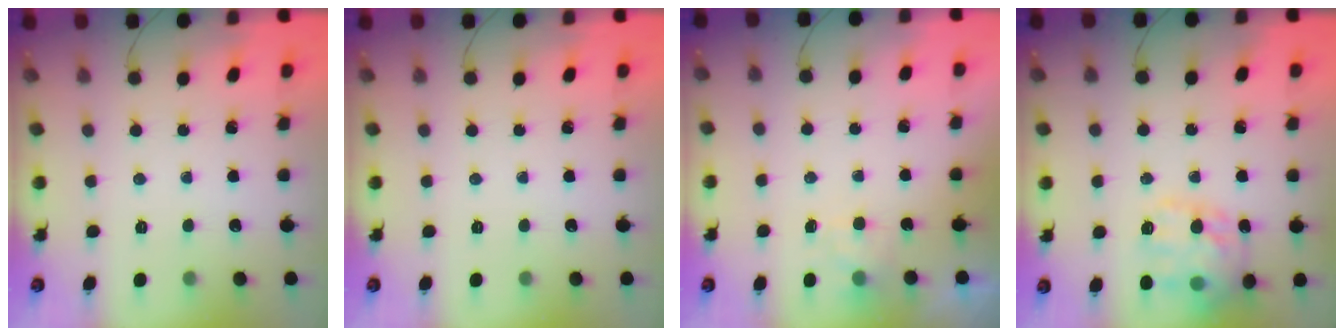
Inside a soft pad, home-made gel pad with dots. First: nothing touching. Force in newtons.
{"total": 0.0}
{"total": 2.0, "press": 1.4, "slide": 1.3}
{"total": 18.1, "press": 18.1, "slide": 1.6}